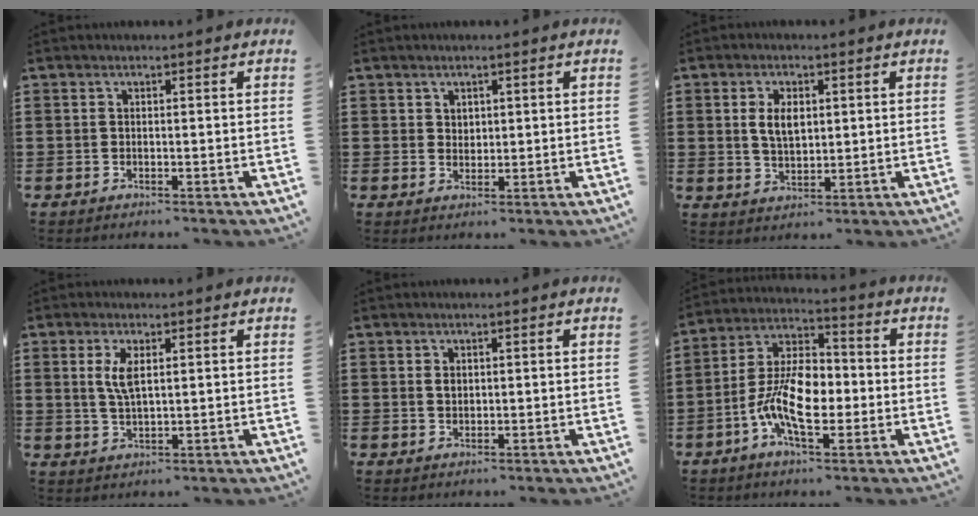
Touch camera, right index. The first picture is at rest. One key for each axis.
{"total": 1.8, "fx": 1.2, "fy": 1.3, "fz": 0.2, "tx": -0.008, "ty": 0.006, "tz": 0.023}
{"total": 4.4, "fx": 0.9, "fy": 2.5, "fz": 3.6, "tx": -0.067, "ty": 0.007, "tz": 0.012}
{"total": 4.0, "fx": 1.2, "fy": 1.5, "fz": 3.6, "tx": -0.075, "ty": 0.005, "tz": 0.019}
{"total": 1.3, "fx": 0.4, "fy": 0.8, "fz": 0.9, "tx": -0.019, "ty": 0.005, "tz": 0.007}
{"total": 10.4, "fx": -2.7, "fy": 5.3, "fz": 8.5, "tx": -0.187, "ty": 0.003, "tz": -0.055}